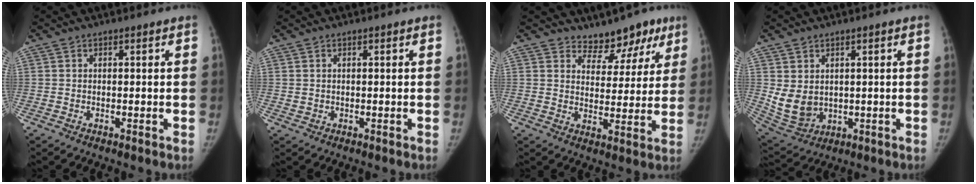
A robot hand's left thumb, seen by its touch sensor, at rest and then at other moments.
{"total": 0.7, "force": [0.2, 0.6, 0.3], "torque": [-0.001, -0.001, 0.005]}
{"total": 8.3, "force": [6.5, 4.8, 2.0], "torque": [0.015, -0.043, 0.088]}
{"total": 7.6, "force": [1.1, 5.8, 4.8], "torque": [-0.080, -0.015, 0.047]}